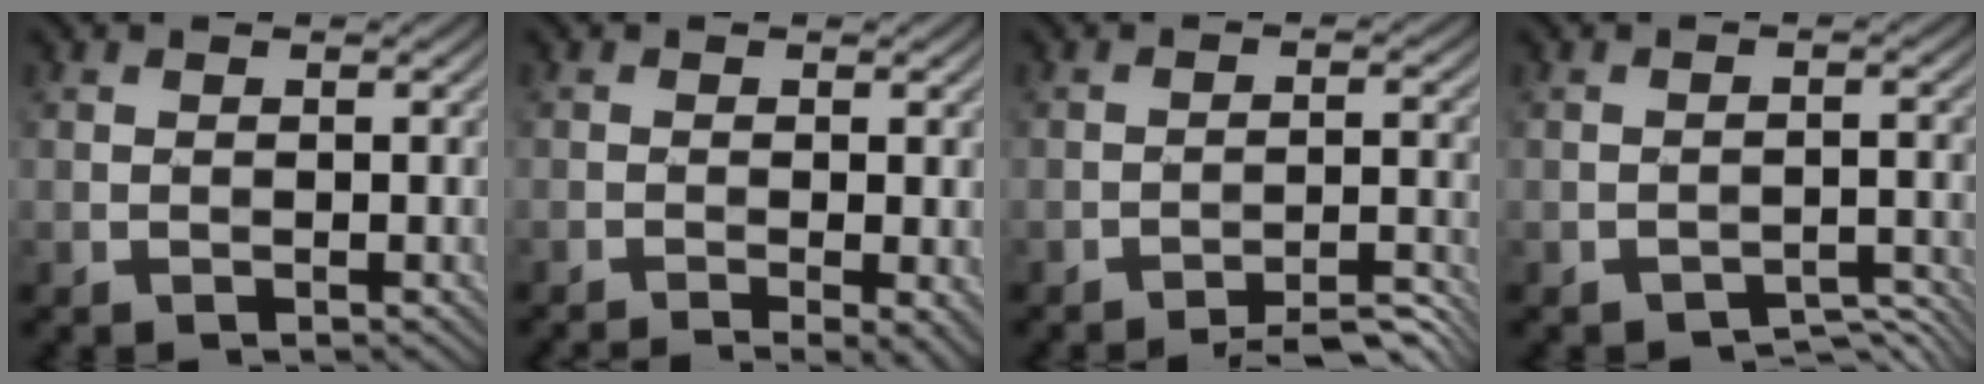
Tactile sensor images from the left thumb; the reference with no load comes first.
{"total": 3.9, "force": [-1.3, 0.8, 3.7], "torque": [-0.057, -0.002, -0.021]}
{"total": 4.4, "force": [-4.1, -0.2, 1.7], "torque": [-0.022, 0.017, -0.067]}
{"total": 2.5, "force": [-2.5, 0.3, 0.1], "torque": [-0.003, 0.004, -0.037]}